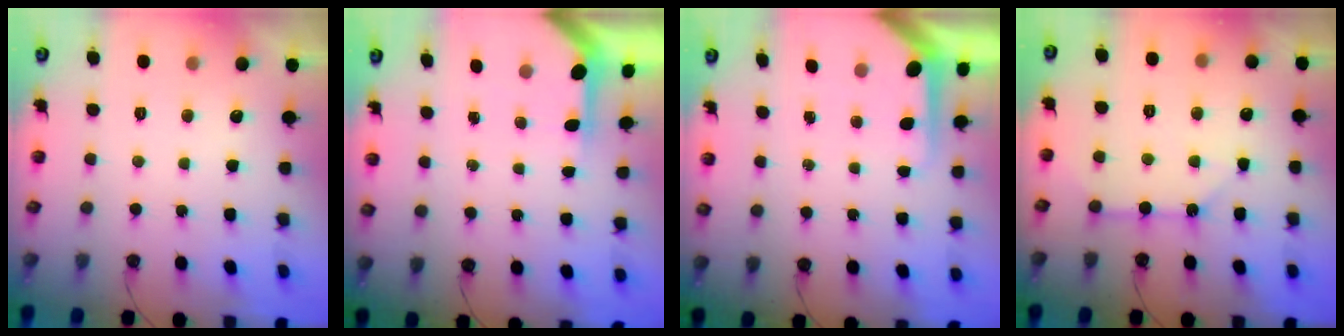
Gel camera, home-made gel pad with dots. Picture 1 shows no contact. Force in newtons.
{"total": 3.8, "press": 3.8, "slide": 0.3}
{"total": 5.7, "press": 5.7, "slide": 0.6}
{"total": 7.7, "press": 7.7, "slide": 0.8}